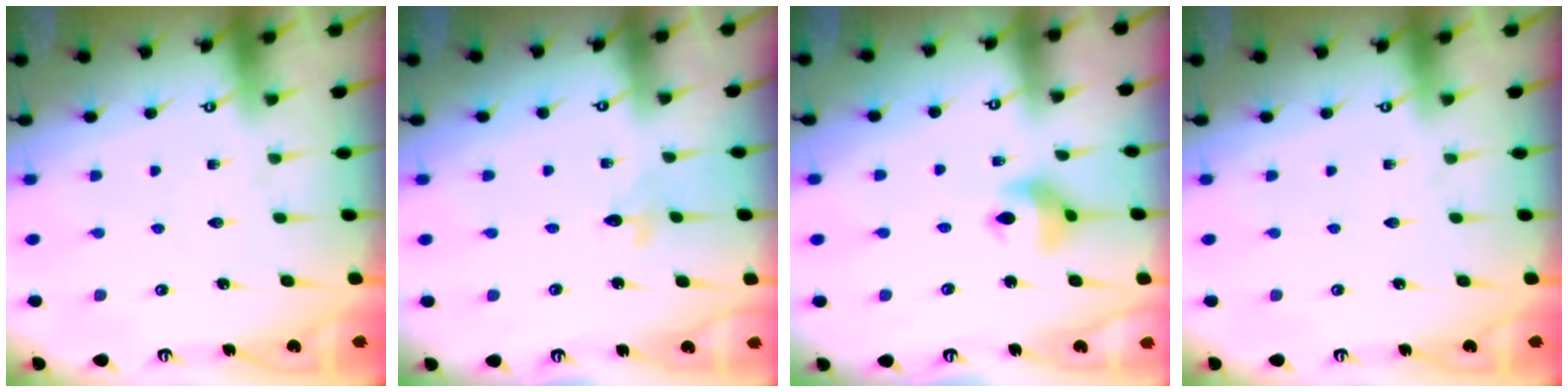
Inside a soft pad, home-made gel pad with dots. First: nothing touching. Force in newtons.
{"total": 3.0, "press": 2.9, "slide": 0.3}
{"total": 7.6, "press": 7.6, "slide": 0.5}
{"total": 0.0}